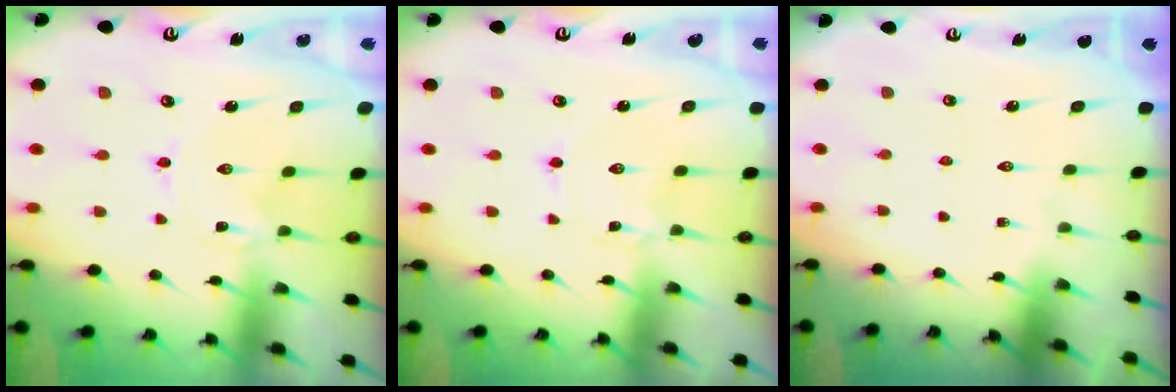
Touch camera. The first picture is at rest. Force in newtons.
{"total": 1.4, "press": 1.4, "slide": 0.1}
{"total": 0.0}